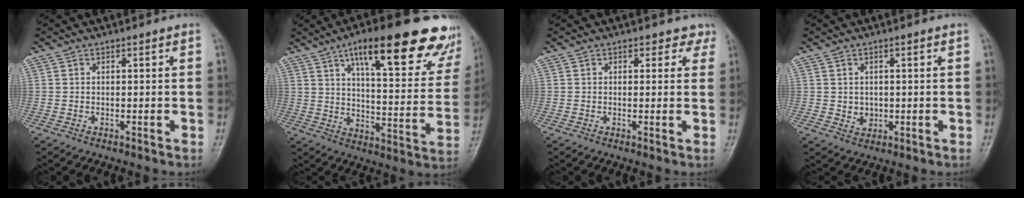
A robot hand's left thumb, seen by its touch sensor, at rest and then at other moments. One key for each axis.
{"total": 24.8, "fx": 15.2, "fy": 7.5, "fz": 18.1, "tx": -0.208, "ty": -0.040, "tz": 0.211}
{"total": 2.5, "fx": 1.9, "fy": 1.7, "fz": 0.3, "tx": 0.026, "ty": -0.009, "tz": 0.005}
{"total": 2.2, "fx": 0.1, "fy": 2.0, "fz": 1.0, "tx": -0.007, "ty": -0.001, "tz": 0.007}